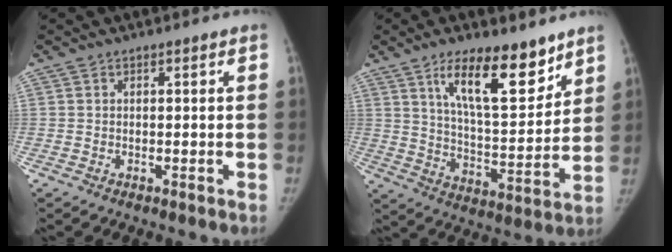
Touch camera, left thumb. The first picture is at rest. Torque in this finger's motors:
{"motor_torque": [1.60, 1.60, 0.93, -0.63, 0.06]}